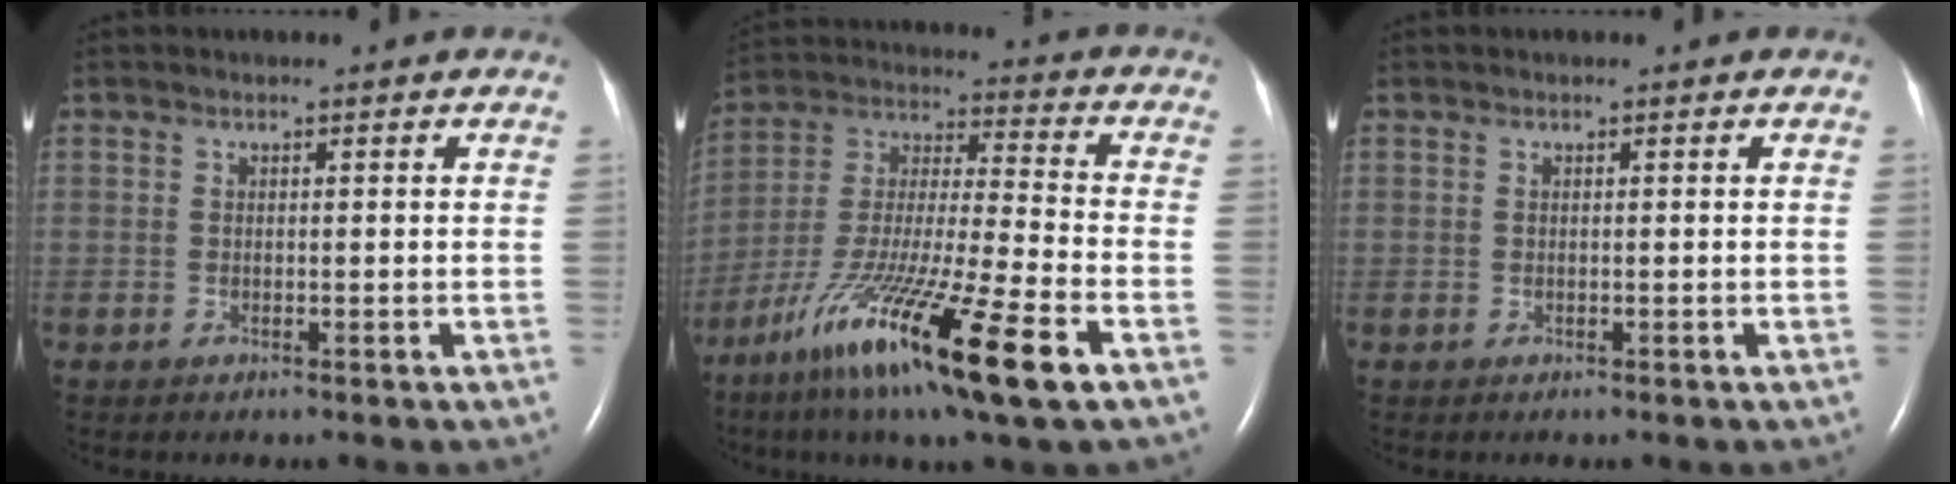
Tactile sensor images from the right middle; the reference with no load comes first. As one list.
[{"total": 22.5, "force": [-11.7, 1.7, 19.2], "torque": [-0.353, -0.053, -0.207]}, {"total": 0.0}]